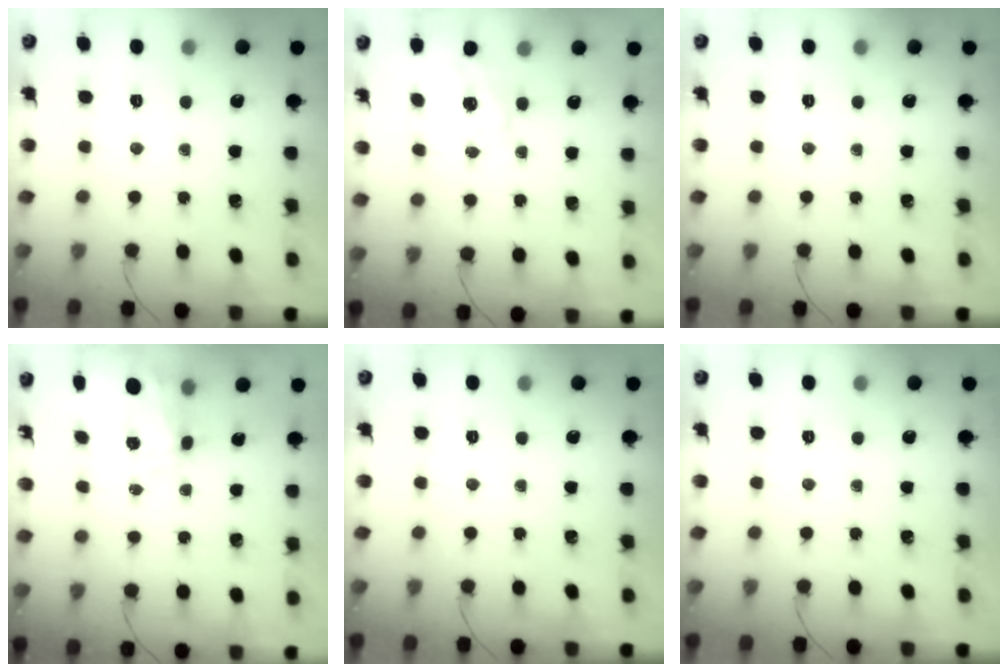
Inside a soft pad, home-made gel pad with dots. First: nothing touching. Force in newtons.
{"total": 1.1, "press": 1.0, "slide": 0.5}
{"total": 0.0}
{"total": 9.3, "press": 9.3, "slide": 1.1}
{"total": 0.0}
{"total": 0.0}